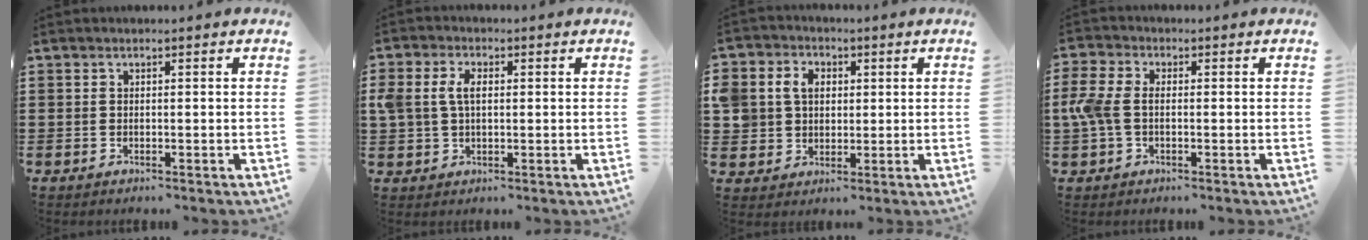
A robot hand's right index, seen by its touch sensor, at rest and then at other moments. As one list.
[{"total": 4.4, "force": [0.8, 2.8, 3.3], "torque": [-0.088, 0.006, 0.008]}, {"total": 5.7, "force": [1.3, 5.1, 2.1], "torque": [-0.063, 0.020, 0.022]}, {"total": 5.2, "force": [-0.6, 3.1, 4.1], "torque": [-0.113, -0.005, -0.020]}]